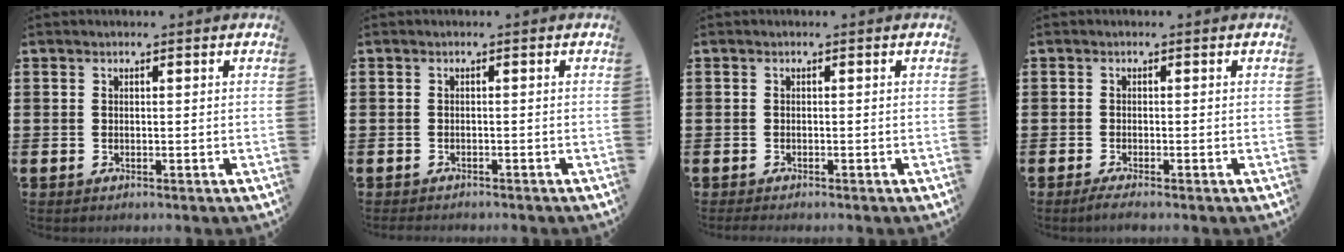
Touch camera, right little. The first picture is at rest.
{"total": 0.7, "force": [-0.7, 0.1, 0.0], "torque": [-0.003, -0.001, -0.014]}
{"total": 0.6, "force": [-0.5, 0.1, 0.4], "torque": [-0.008, -0.002, -0.009]}
{"total": 1.3, "force": [-0.8, 0.1, 1.0], "torque": [-0.016, -0.002, -0.015]}